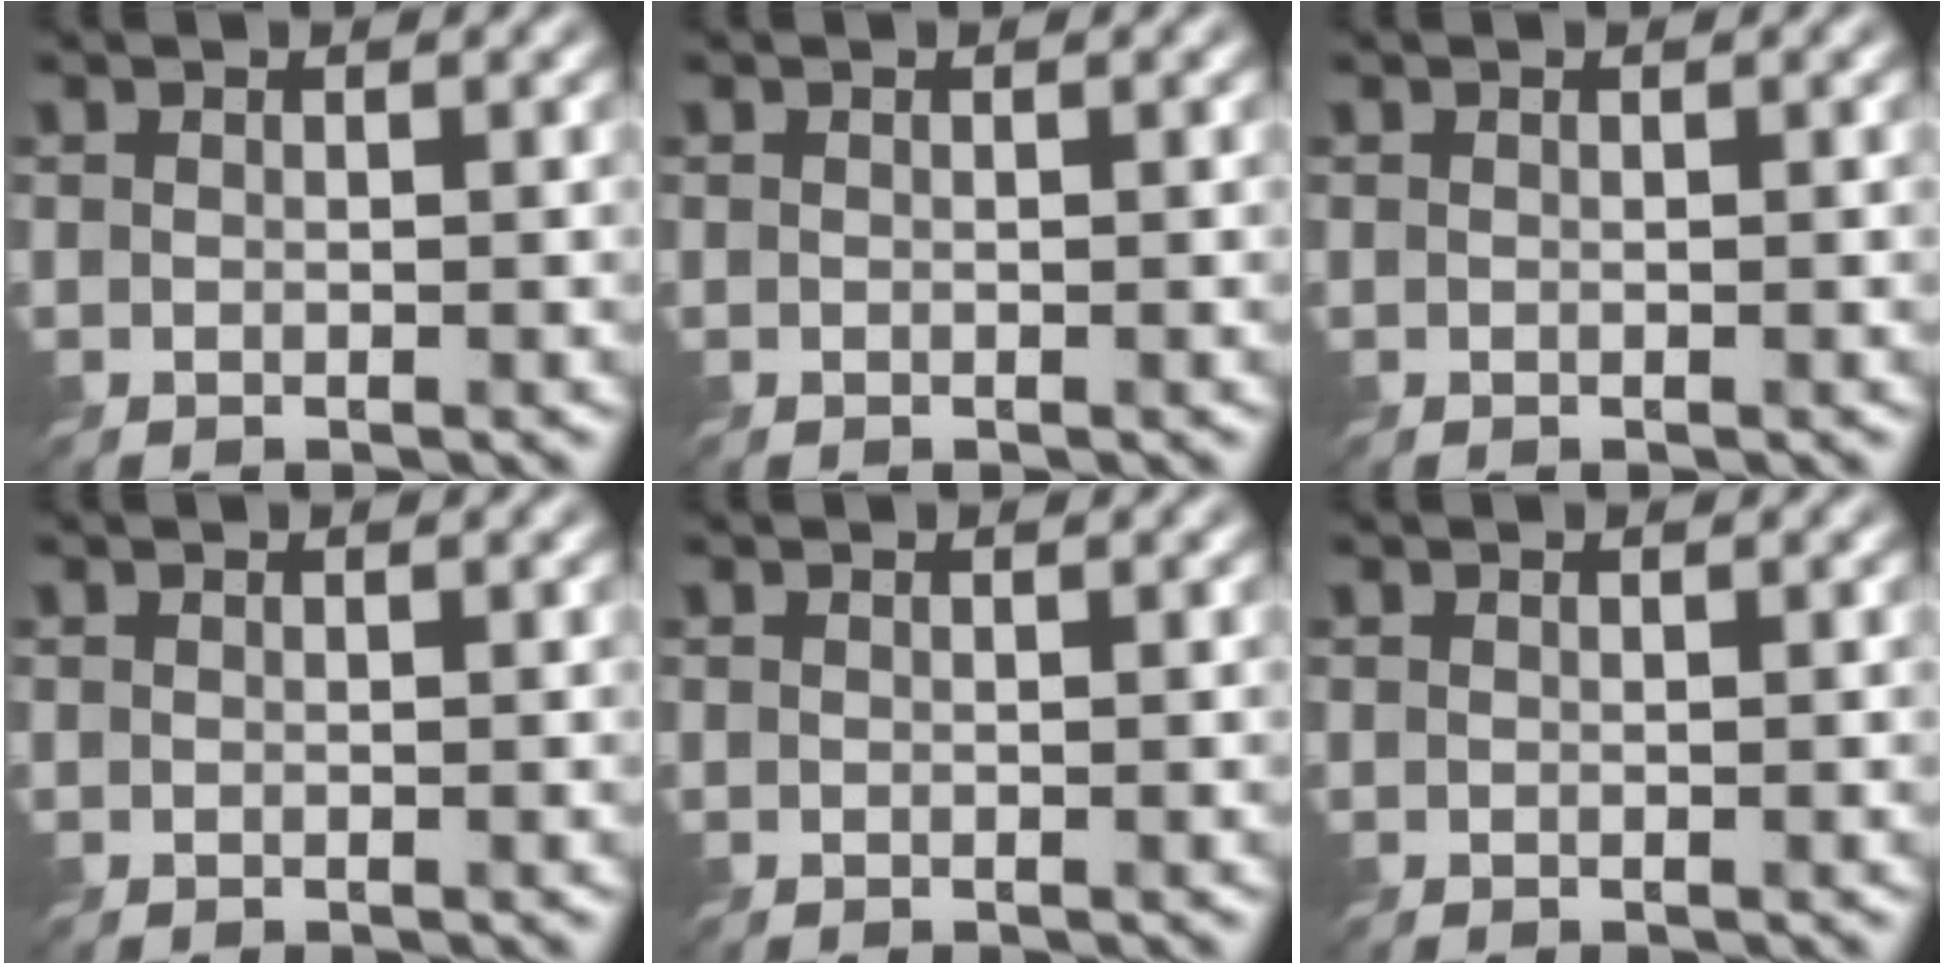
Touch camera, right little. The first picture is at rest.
{"total": 0.0}
{"total": 0.0}
{"total": 0.0}
{"total": 0.0}
{"total": 0.0}